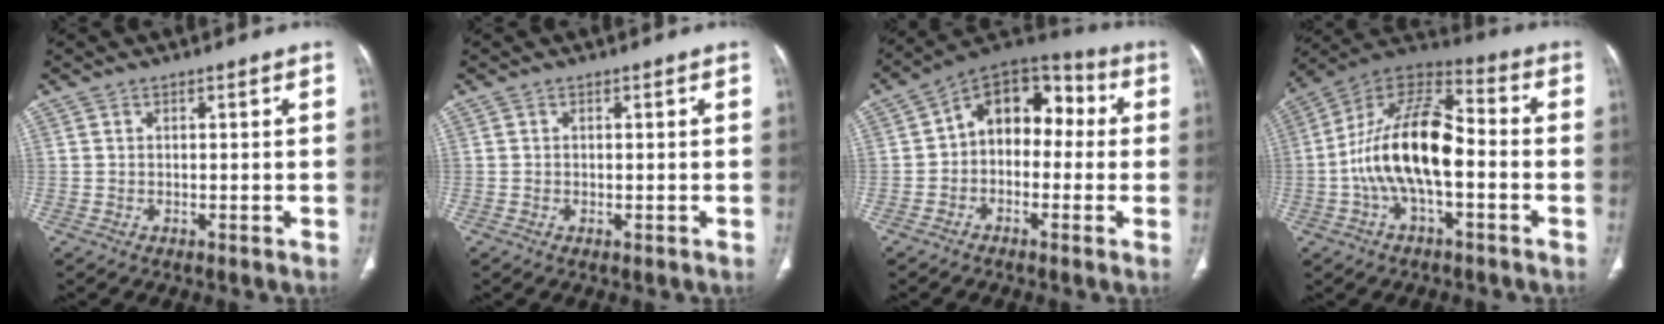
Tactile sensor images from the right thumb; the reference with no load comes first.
{"total": 0.0}
{"total": 12.7, "force": [0.4, 8.8, 9.1], "torque": [-0.088, 0.048, -0.013]}
{"total": 17.9, "force": [-2.6, 8.4, 15.6], "torque": [-0.285, 0.049, -0.052]}